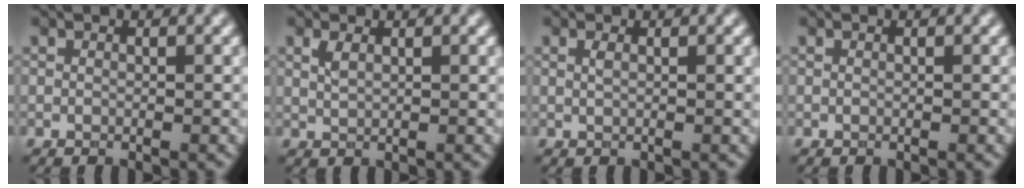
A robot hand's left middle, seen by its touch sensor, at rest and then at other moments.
{"total": 1.4, "force": [0.8, 0.5, 1.0], "torque": [-0.023, 0.001, 0.018]}
{"total": 1.3, "force": [0.5, 0.5, 1.1], "torque": [-0.017, 0.002, 0.006]}
{"total": 0.0}